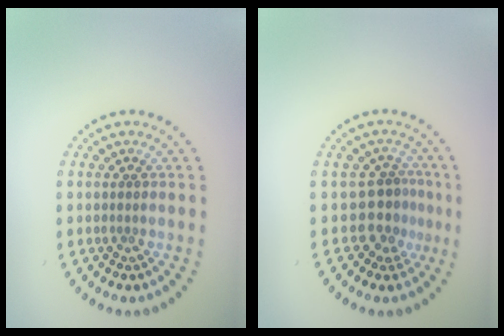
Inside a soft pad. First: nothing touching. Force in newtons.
{"total": 2.9, "press": 2.1, "slide": 2.0}